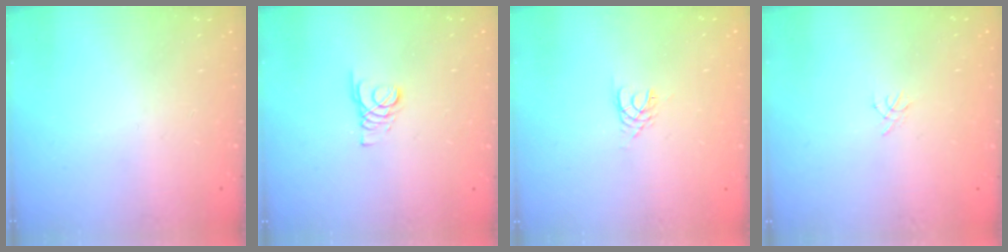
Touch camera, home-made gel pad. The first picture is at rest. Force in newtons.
{"total": 1.8, "press": 1.7, "slide": 0.1}
{"total": 3.0, "press": 2.9, "slide": 0.4}
{"total": 1.3, "press": 1.2, "slide": 0.4}